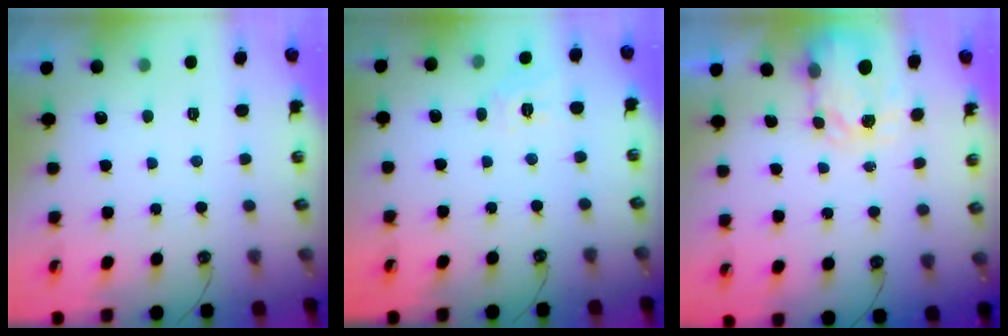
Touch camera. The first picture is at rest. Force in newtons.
{"total": 6.5, "press": 6.4, "slide": 0.5}
{"total": 3.8, "press": 3.8, "slide": 0.5}